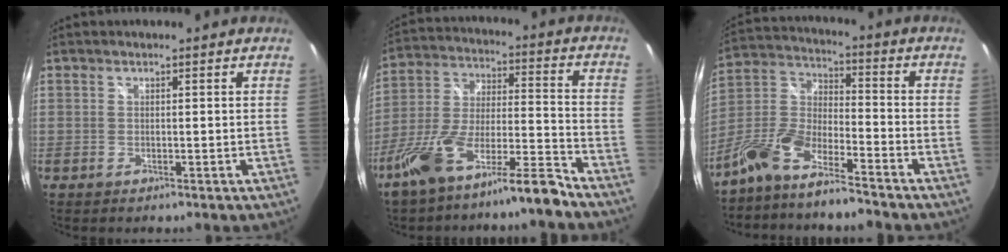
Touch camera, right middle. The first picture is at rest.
{"total": 13.8, "force": [-10.7, 1.6, 8.7], "torque": [-0.173, 0.001, -0.190]}
{"total": 11.4, "force": [-8.8, 2.6, 6.8], "torque": [-0.157, 0.001, -0.173]}